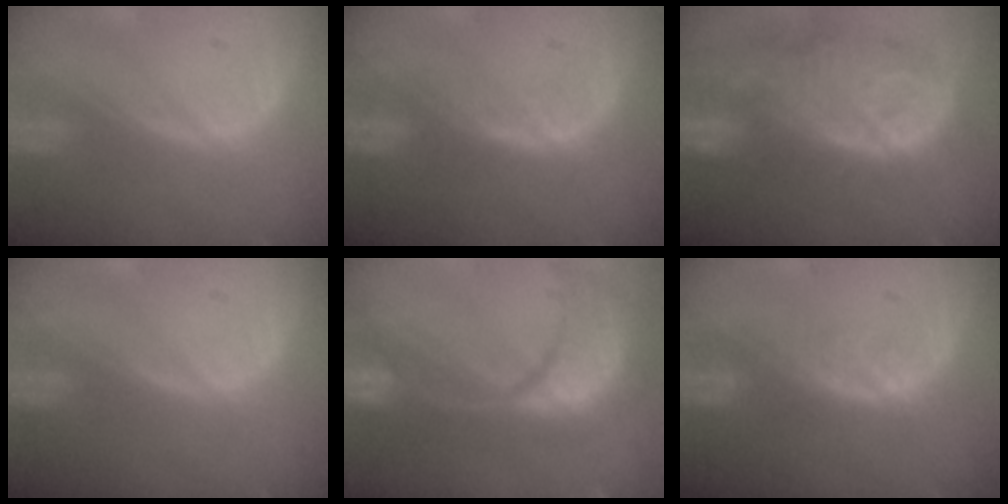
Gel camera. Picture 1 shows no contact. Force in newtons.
{"total": 2.5, "press": 2.4, "slide": 0.2}
{"total": 13.1, "press": 11.5, "slide": 6.4}
{"total": 0.0}
{"total": 14.0, "press": 11.2, "slide": 8.4}
{"total": 2.8, "press": 2.8, "slide": 0.3}